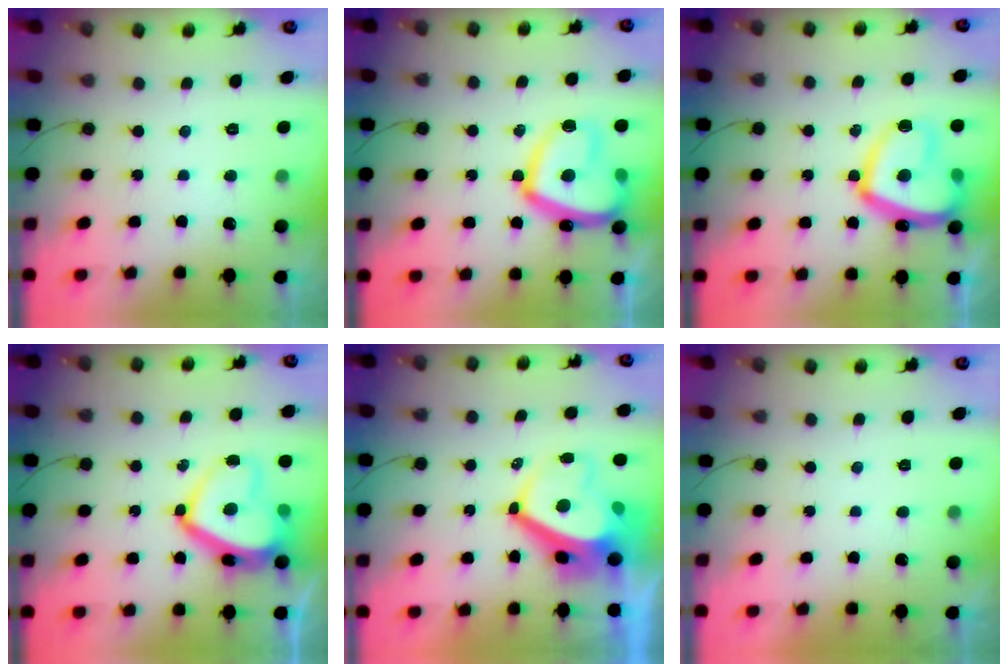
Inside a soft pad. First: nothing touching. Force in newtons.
{"total": 19.1, "press": 19.0, "slide": 1.8}
{"total": 19.1, "press": 19.0, "slide": 1.8}
{"total": 14.1, "press": 14.1, "slide": 0.8}
{"total": 10.0, "press": 9.9, "slide": 0.7}
{"total": 2.2, "press": 2.1, "slide": 0.3}